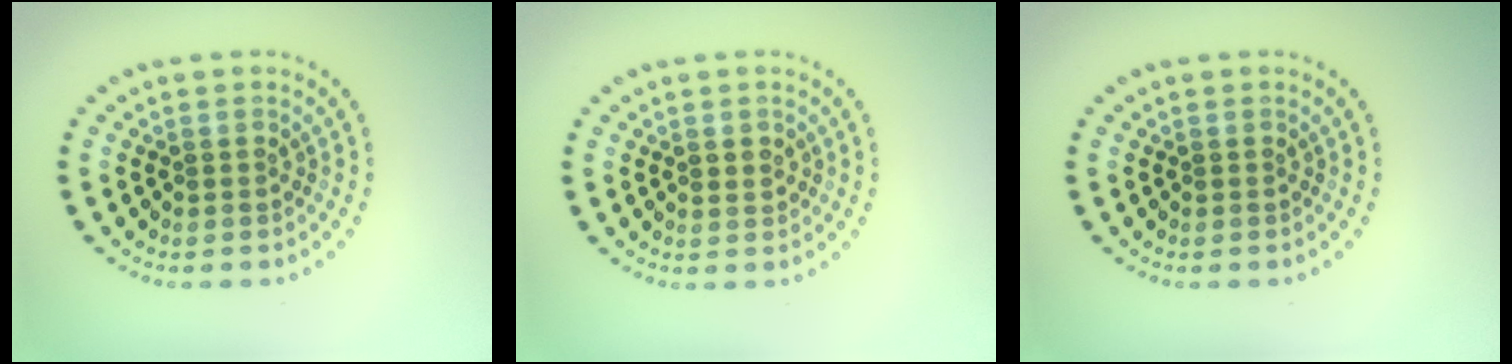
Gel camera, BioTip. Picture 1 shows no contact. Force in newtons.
{"total": 0.7, "press": 0.7, "slide": 0.0}
{"total": 0.0}